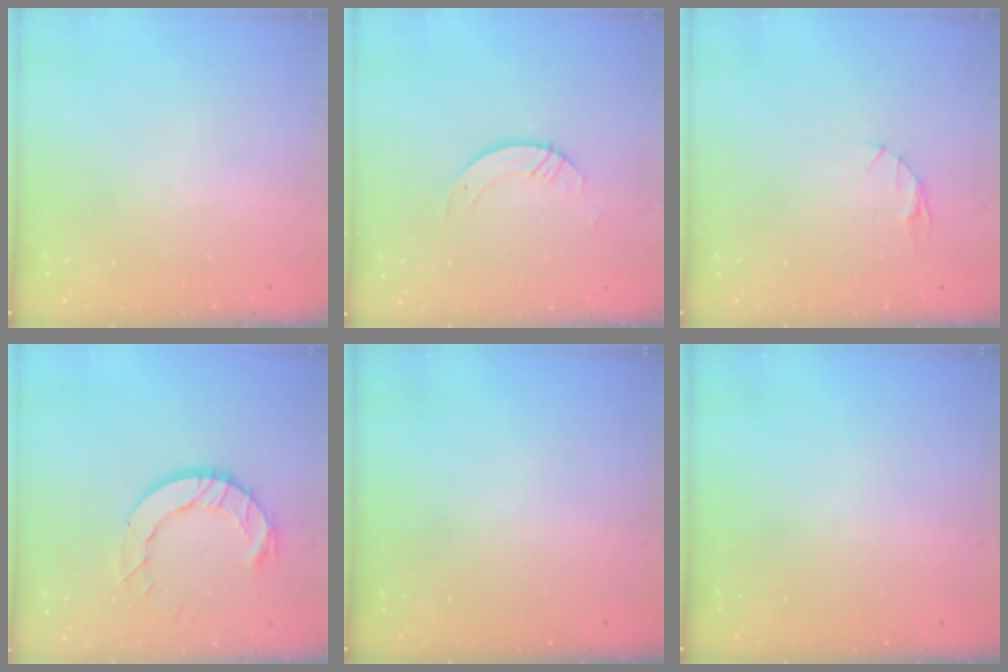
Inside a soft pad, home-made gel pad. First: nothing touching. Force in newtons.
{"total": 3.5, "press": 3.5, "slide": 0.4}
{"total": 3.1, "press": 3.1, "slide": 0.4}
{"total": 11.0, "press": 10.9, "slide": 1.1}
{"total": 0.0}
{"total": 0.0}